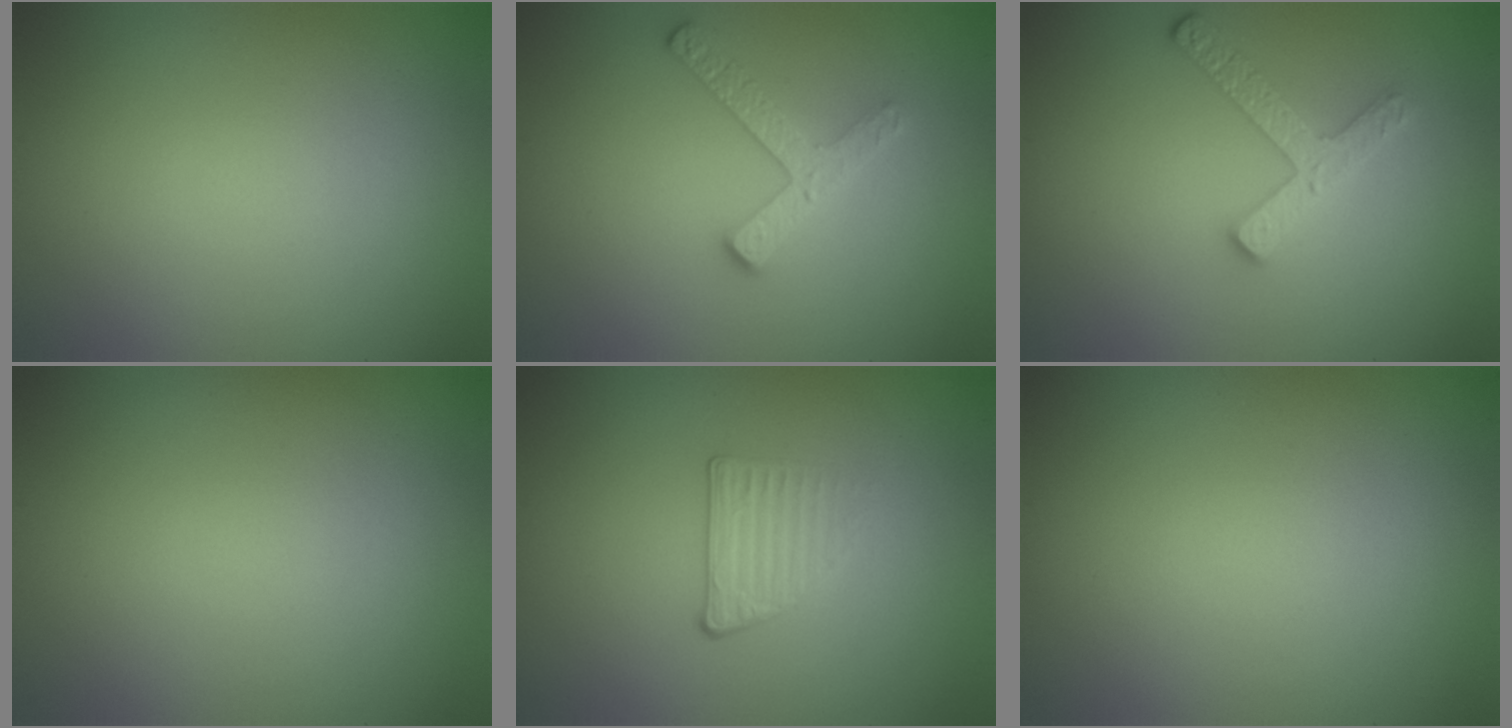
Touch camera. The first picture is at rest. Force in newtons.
{"total": 2.6, "press": 2.5, "slide": 0.6}
{"total": 2.9, "press": 2.8, "slide": 0.6}
{"total": 0.0}
{"total": 1.6, "press": 1.1, "slide": 1.1}
{"total": 0.0}